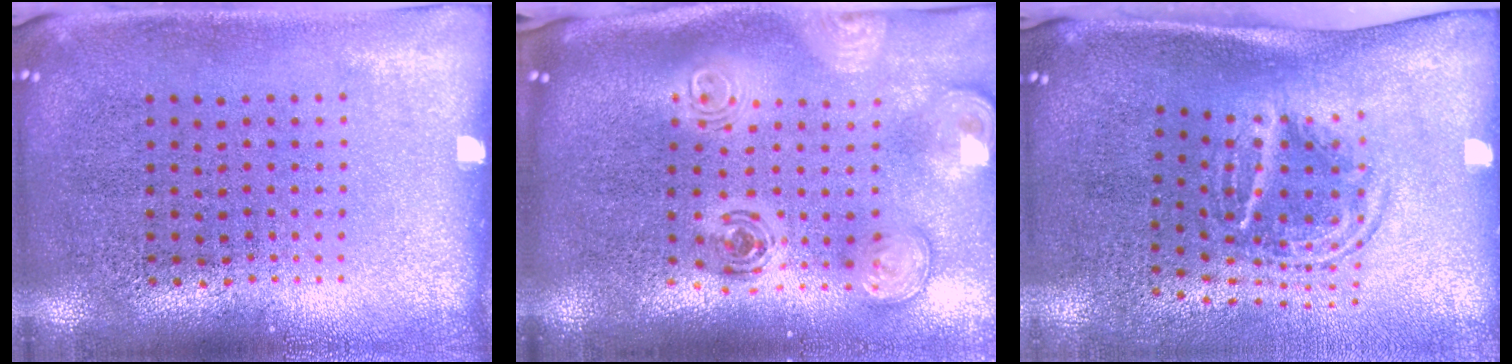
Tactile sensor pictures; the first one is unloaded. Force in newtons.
{"total": 2.9, "press": 2.0, "slide": 2.1}
{"total": 1.8, "press": 1.2, "slide": 1.3}